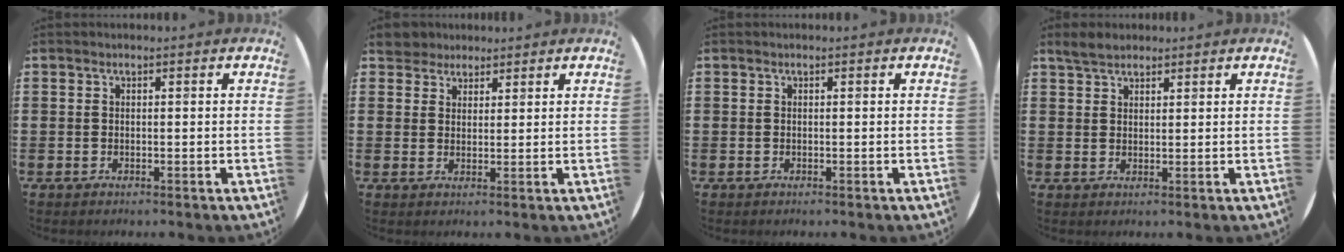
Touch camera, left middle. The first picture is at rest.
{"total": 3.6, "force": [3.3, 1.6, 0.1], "torque": [-0.007, -0.002, 0.062]}
{"total": 0.0}
{"total": 2.8, "force": [2.5, 1.0, 0.8], "torque": [-0.011, 0.002, 0.046]}